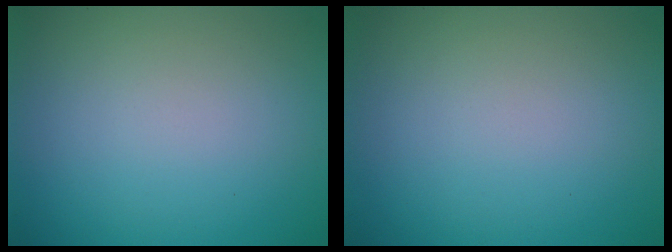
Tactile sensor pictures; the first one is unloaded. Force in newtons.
{"total": 0.0}